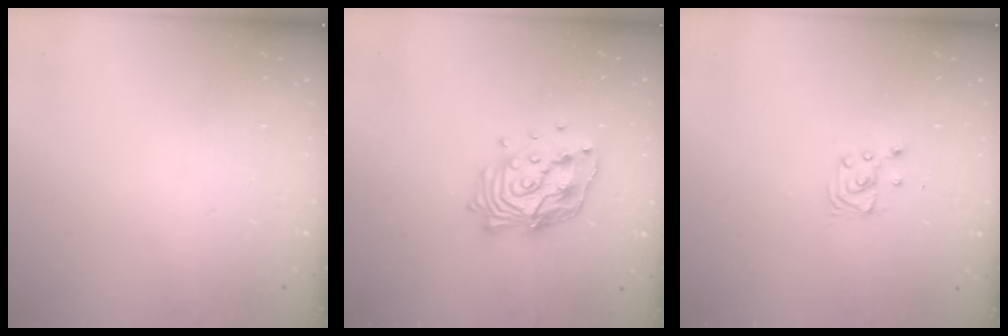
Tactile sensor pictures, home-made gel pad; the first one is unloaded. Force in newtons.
{"total": 14.9, "press": 14.8, "slide": 1.1}
{"total": 2.9, "press": 2.9, "slide": 0.4}